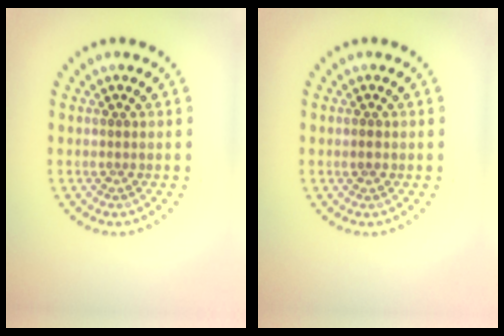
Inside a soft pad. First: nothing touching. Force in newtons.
{"total": 0.9, "press": 0.9, "slide": 0.3}